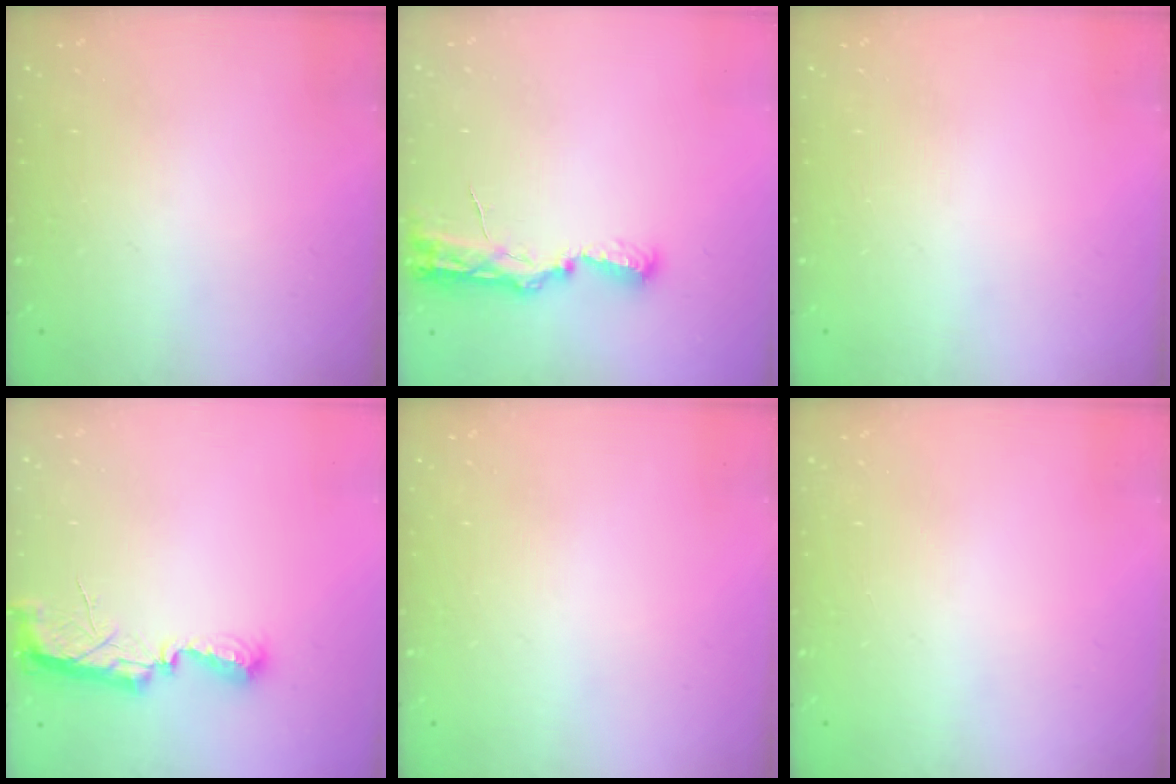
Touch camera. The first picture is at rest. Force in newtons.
{"total": 8.1, "press": 8.1, "slide": 0.8}
{"total": 0.0}
{"total": 7.5, "press": 7.5, "slide": 0.5}
{"total": 0.0}
{"total": 0.0}